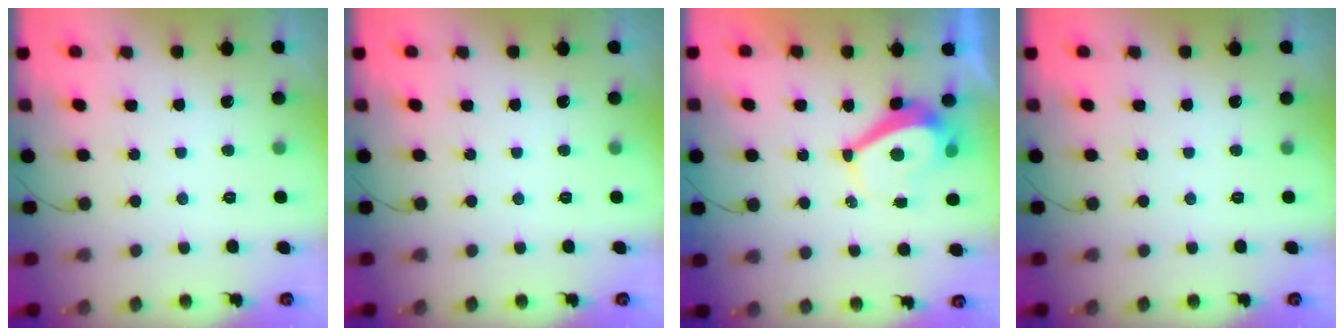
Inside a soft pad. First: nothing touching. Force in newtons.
{"total": 0.0}
{"total": 4.0, "press": 3.9, "slide": 0.3}
{"total": 0.0}